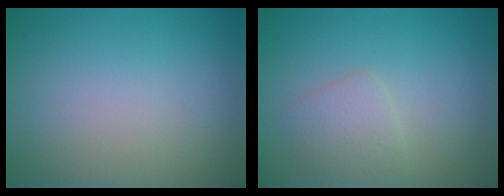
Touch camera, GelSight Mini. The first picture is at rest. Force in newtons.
{"total": 1.9, "press": 1.9, "slide": 0.0}